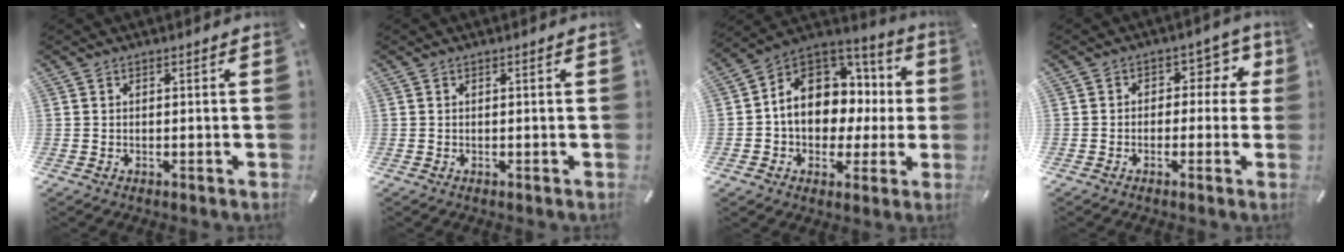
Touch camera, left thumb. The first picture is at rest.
{"total": 0.0}
{"total": 13.0, "force": [1.3, 10.7, 7.2], "torque": [-0.118, -0.016, 0.028]}
{"total": 6.2, "force": [0.4, 4.9, 3.8], "torque": [-0.037, 0.002, -0.002]}